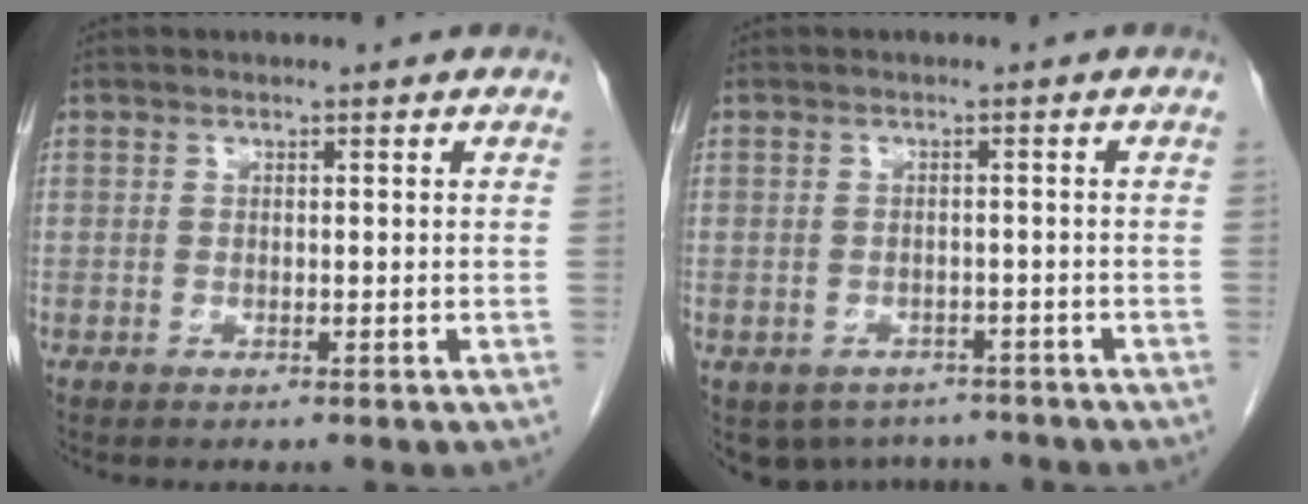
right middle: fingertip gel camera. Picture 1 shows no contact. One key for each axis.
{"total": 6.3, "fx": -5.0, "fy": 3.6, "fz": 0.7, "tx": -0.002, "ty": 0.007, "tz": -0.064}